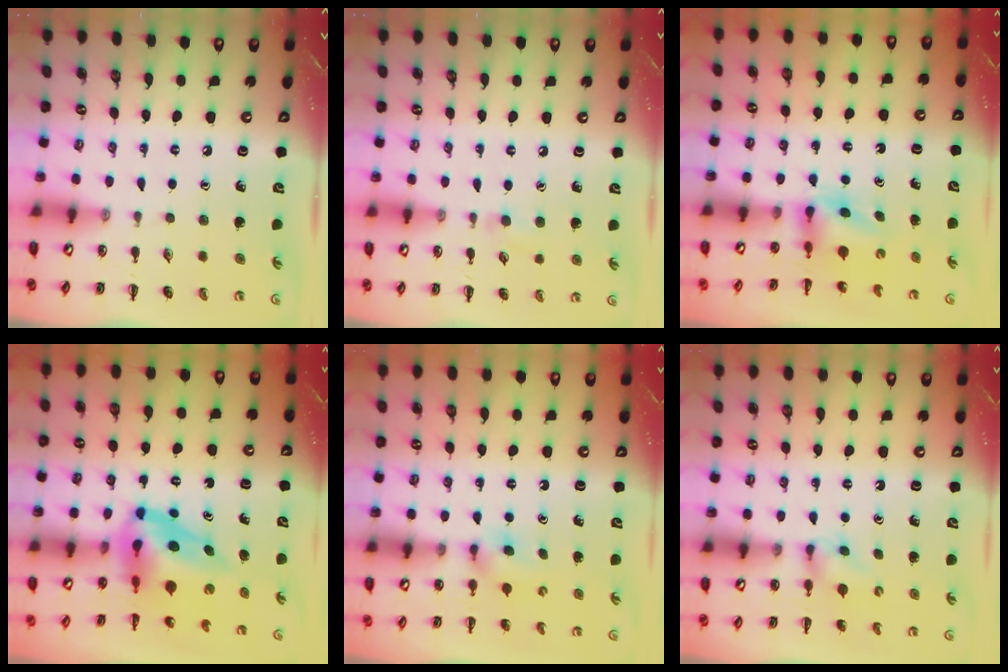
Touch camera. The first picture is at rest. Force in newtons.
{"total": 5.7, "press": 5.3, "slide": 2.1}
{"total": 3.6, "press": 3.6, "slide": 0.6}
{"total": 7.0, "press": 6.8, "slide": 1.8}
{"total": 3.5, "press": 3.3, "slide": 1.2}
{"total": 2.8, "press": 2.5, "slide": 1.3}